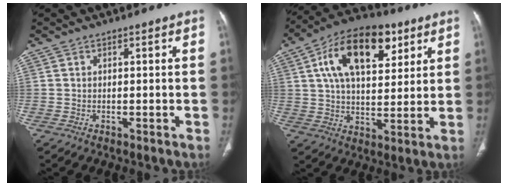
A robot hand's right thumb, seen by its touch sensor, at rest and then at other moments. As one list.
[{"total": 19.1, "force": [7.7, 10.4, 14.0], "torque": [-0.199, -0.007, 0.124]}]